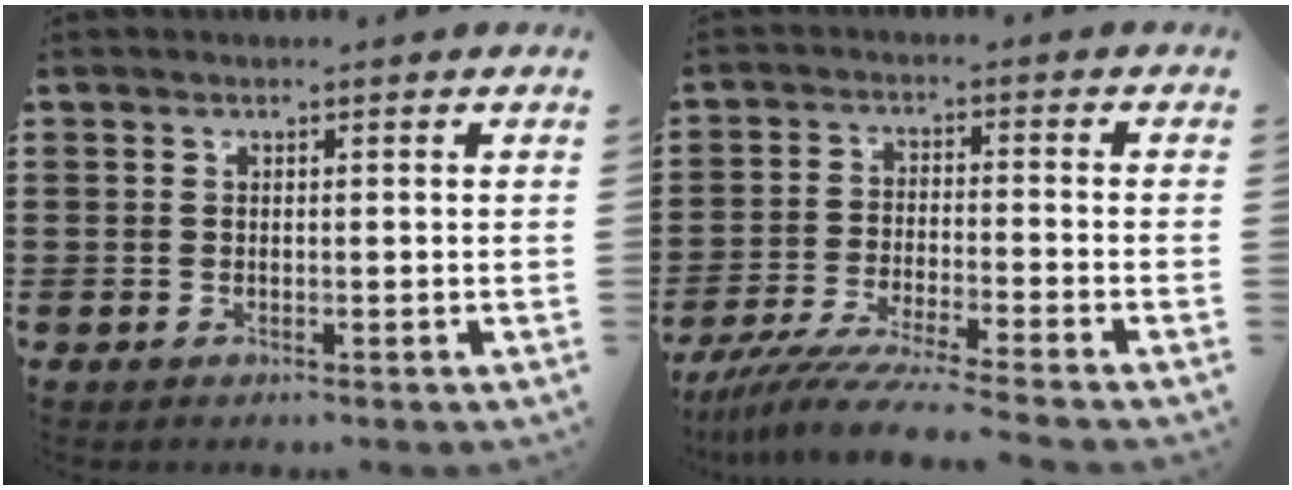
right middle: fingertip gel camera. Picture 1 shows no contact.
{"total": 6.6, "force": [-5.9, -0.5, 2.7], "torque": [-0.067, -0.021, -0.119]}